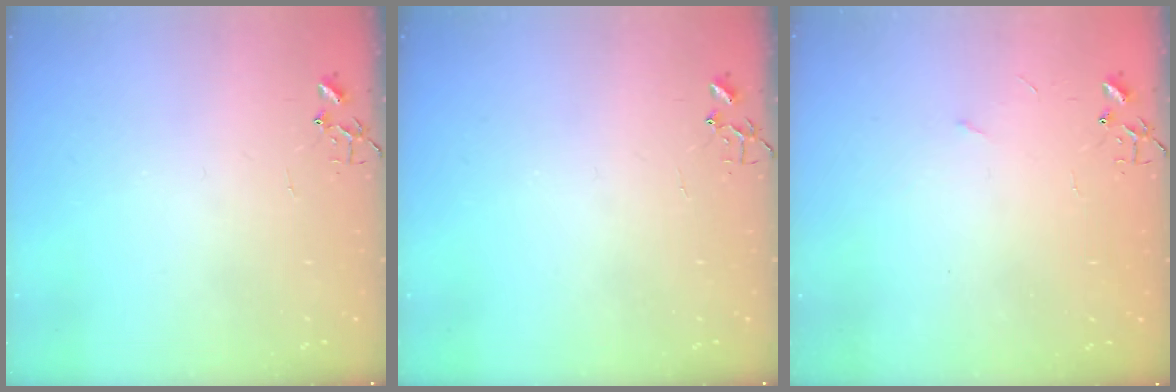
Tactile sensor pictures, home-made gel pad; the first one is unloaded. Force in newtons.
{"total": 0.0}
{"total": 2.6, "press": 2.6, "slide": 0.4}